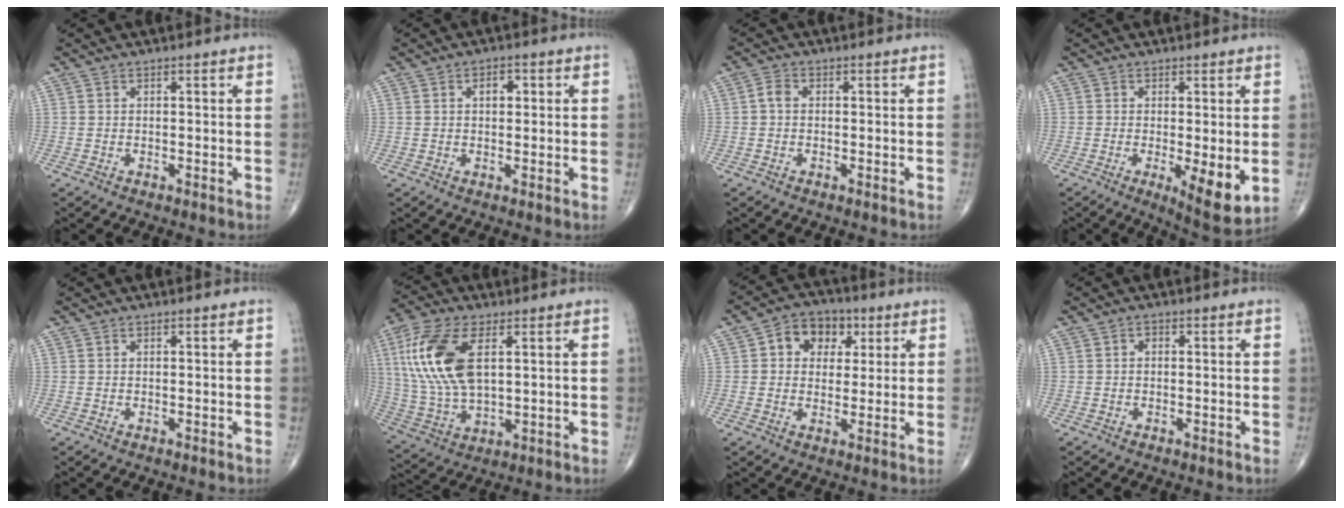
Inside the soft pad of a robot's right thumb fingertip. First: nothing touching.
{"total": 2.8, "force": [0.8, 1.6, 2.1], "torque": [-0.025, 0.003, 0.010]}
{"total": 1.8, "force": [-0.1, 1.3, 1.3], "torque": [-0.021, 0.004, -0.007]}
{"total": 7.8, "force": [-1.4, 2.3, 7.3], "torque": [-0.106, -0.024, -0.018]}
{"total": 0.0}
{"total": 17.2, "force": [4.4, 8.6, 14.2], "torque": [-0.307, -0.006, 0.089]}
{"total": 8.8, "force": [2.8, 7.0, 4.7], "torque": [-0.029, 0.004, 0.036]}
{"total": 1.0, "force": [0.1, 0.7, 0.7], "torque": [-0.010, 0.006, 0.000]}